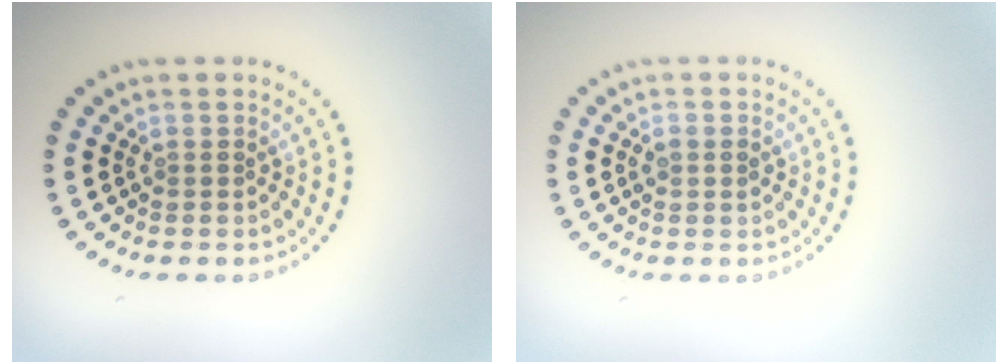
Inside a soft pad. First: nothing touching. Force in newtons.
{"total": 0.9, "press": 0.9, "slide": 0.1}